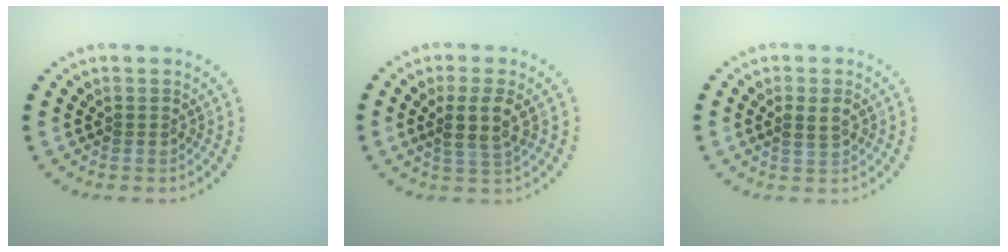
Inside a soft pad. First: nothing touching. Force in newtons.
{"total": 2.7, "press": 2.5, "slide": 1.2}
{"total": 1.8, "press": 1.8, "slide": 0.4}